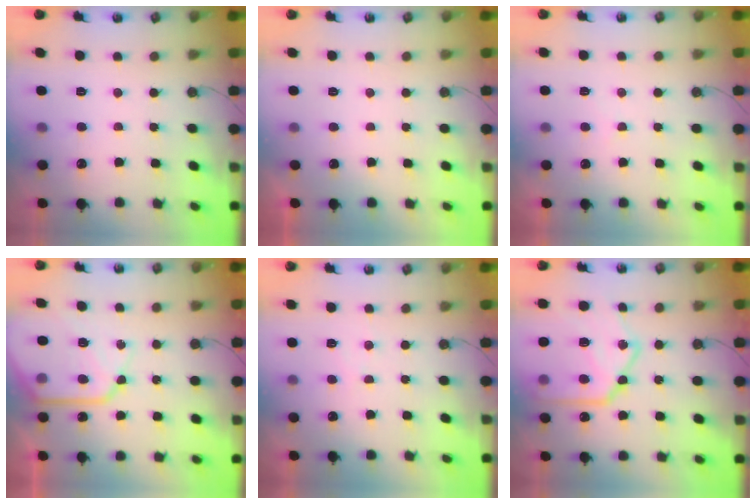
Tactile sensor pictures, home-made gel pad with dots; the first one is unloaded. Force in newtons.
{"total": 0.0}
{"total": 4.8, "press": 4.7, "slide": 0.6}
{"total": 15.9, "press": 15.8, "slide": 1.6}
{"total": 4.6, "press": 4.6, "slide": 0.4}
{"total": 25.2, "press": 25.0, "slide": 2.8}